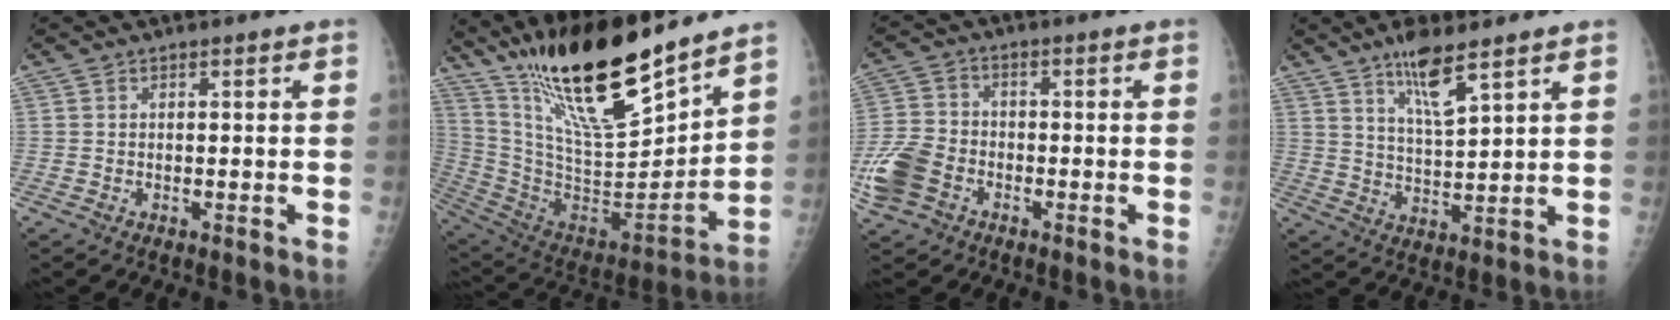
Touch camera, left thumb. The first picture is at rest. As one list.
[{"total": 24.7, "force": [18.5, 5.3, 15.5], "torque": [-0.235, -0.101, 0.333]}, {"total": 9.5, "force": [-4.0, 7.0, 5.1], "torque": [-0.108, 0.016, -0.079]}, {"total": 8.4, "force": [5.5, 1.6, 6.1], "torque": [-0.110, -0.035, 0.105]}]